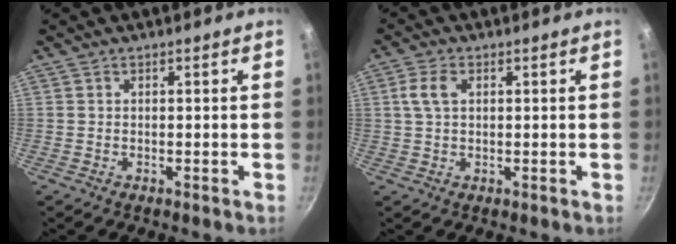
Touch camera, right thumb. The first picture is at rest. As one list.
[{"total": 4.4, "force": [1.2, 2.7, 3.3], "torque": [-0.064, 0.008, 0.021]}]